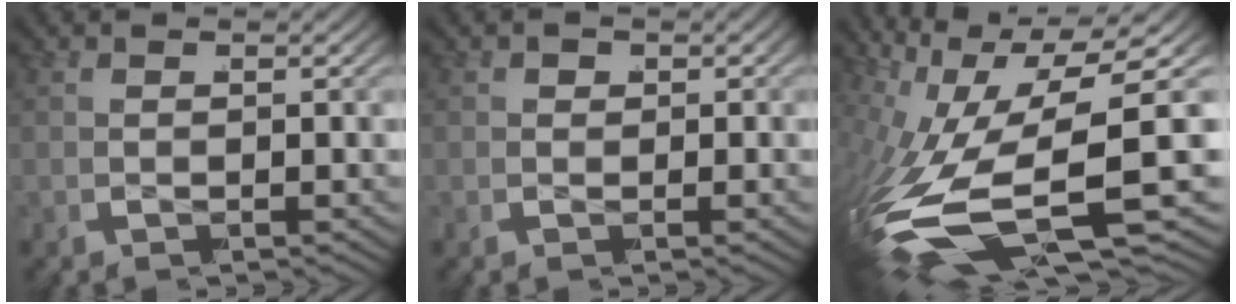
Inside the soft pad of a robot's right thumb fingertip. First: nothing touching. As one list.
[{"total": 1.3, "force": [-0.1, 1.2, 0.5], "torque": [-0.013, -0.009, 0.002]}, {"total": 15.0, "force": [-4.0, 8.2, 11.9], "torque": [-0.266, -0.056, -0.041]}]